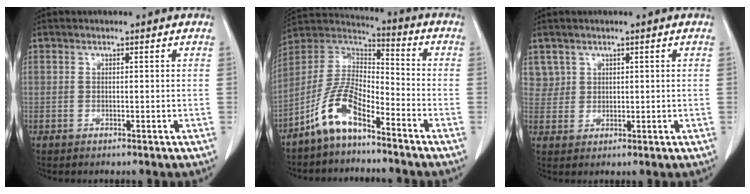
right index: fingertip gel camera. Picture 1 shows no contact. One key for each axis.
{"total": 10.6, "fx": -6.9, "fy": 3.4, "fz": 7.2, "tx": -0.163, "ty": 0.013, "tz": -0.139}
{"total": 3.3, "fx": 1.9, "fy": 2.6, "fz": -0.2, "tx": 0.019, "ty": 0.001, "tz": 0.034}